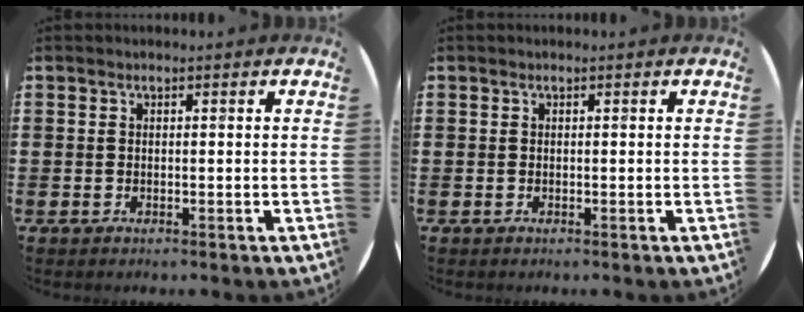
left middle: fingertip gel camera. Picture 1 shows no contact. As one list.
[{"total": 0.0}]